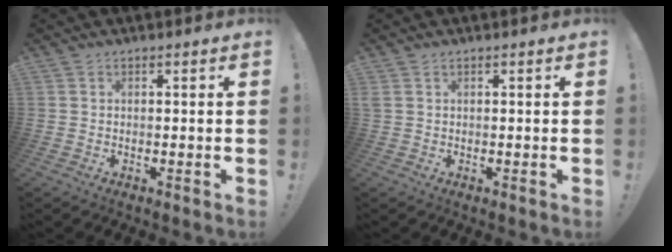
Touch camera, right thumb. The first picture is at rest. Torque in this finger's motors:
{"motor_torque": [0.97, 0.98, 0.35, 0.32, 0.13]}